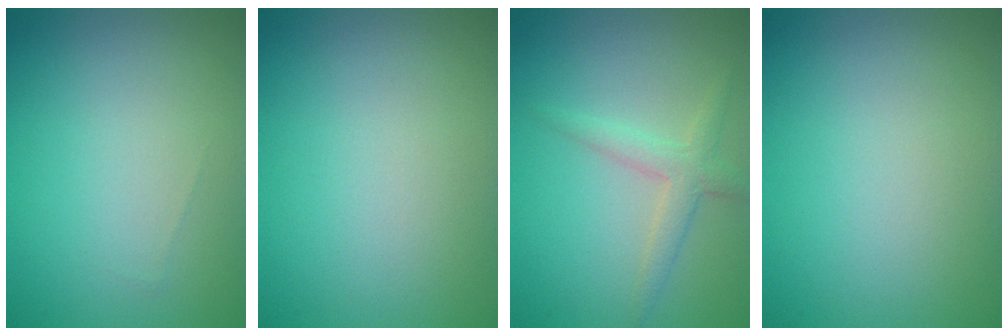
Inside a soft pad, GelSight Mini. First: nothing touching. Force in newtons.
{"total": 0.0}
{"total": 2.4, "press": 2.4, "slide": 0.1}
{"total": 0.0}